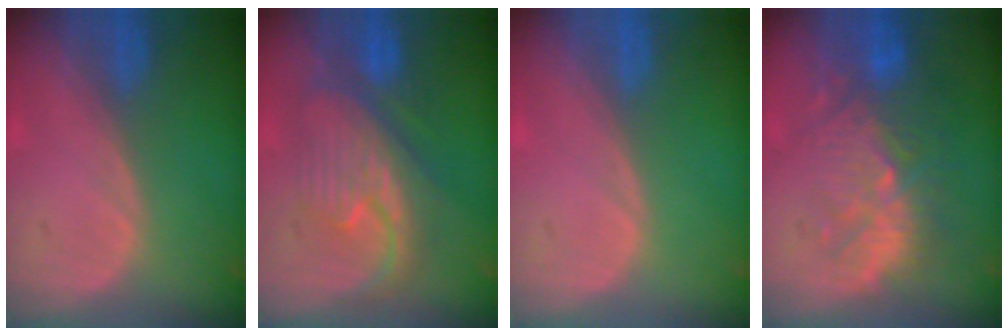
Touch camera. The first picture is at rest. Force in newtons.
{"total": 9.1, "press": 9.0, "slide": 0.6}
{"total": 0.0}
{"total": 11.0, "press": 9.8, "slide": 5.0}